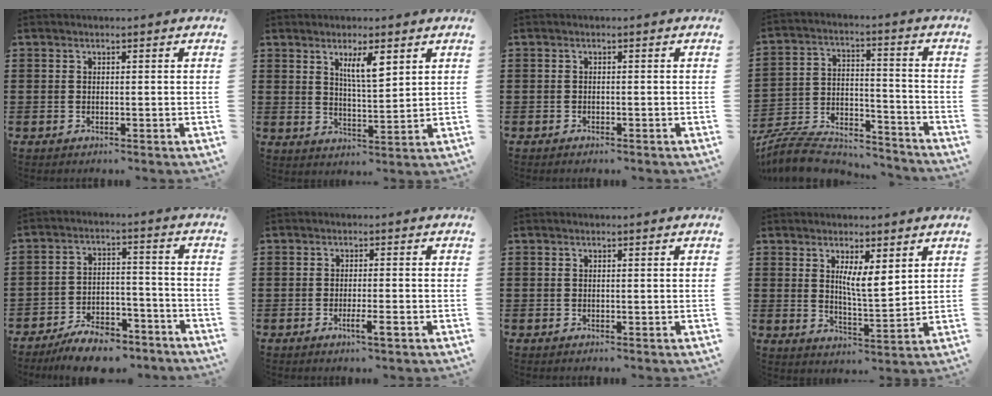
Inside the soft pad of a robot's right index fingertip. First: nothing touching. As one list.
[{"total": 5.2, "force": [2.7, 1.3, 4.2], "torque": [-0.081, 0.003, 0.043]}, {"total": 0.8, "force": [-0.8, 0.1, 0.1], "torque": [-0.004, -0.003, -0.017]}, {"total": 8.8, "force": [-8.3, 1.6, 2.4], "torque": [-0.053, 0.009, -0.163]}, {"total": 7.7, "force": [-6.9, 1.9, 2.9], "torque": [-0.051, 0.018, -0.128]}, {"total": 2.8, "force": [-1.5, 0.2, 2.4], "torque": [-0.040, -0.002, -0.026]}, {"total": 0.0}, {"total": 4.9, "force": [2.4, 1.2, 4.0], "torque": [-0.069, -0.008, 0.038]}]